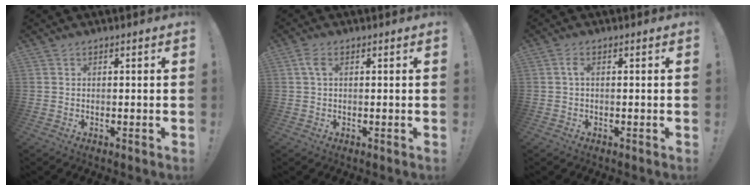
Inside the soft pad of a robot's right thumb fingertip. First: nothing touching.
{"total": 3.2, "force": [0.8, 1.6, 2.6], "torque": [-0.058, 0.008, 0.016]}
{"total": 2.0, "force": [0.1, 0.5, 2.0], "torque": [-0.043, 0.006, 0.003]}